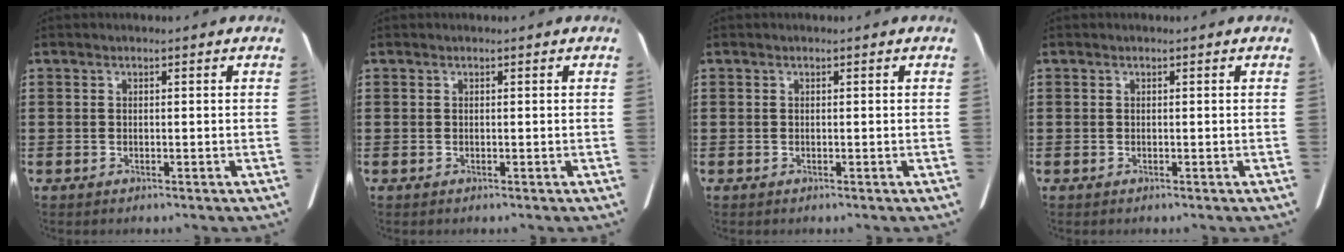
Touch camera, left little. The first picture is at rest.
{"total": 0.0}
{"total": 0.0}
{"total": 0.0}